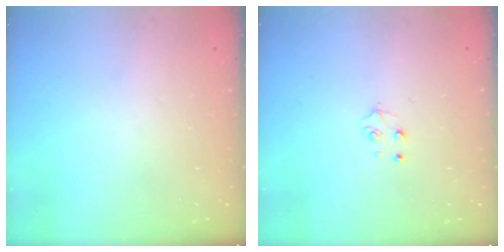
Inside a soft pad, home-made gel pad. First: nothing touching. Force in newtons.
{"total": 3.9, "press": 3.8, "slide": 0.5}